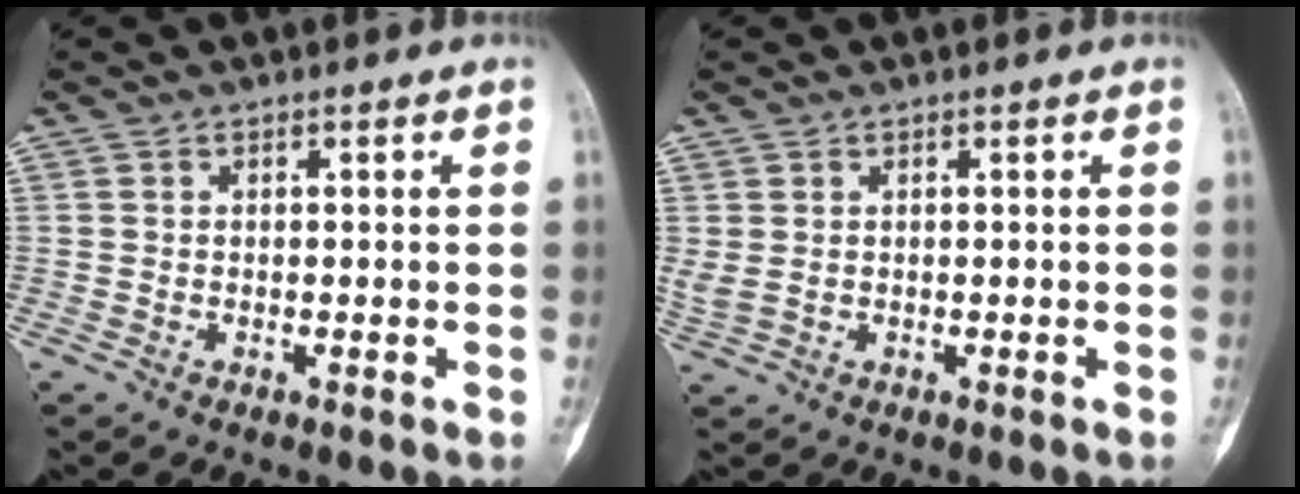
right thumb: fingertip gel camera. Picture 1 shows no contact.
{"total": 2.0, "force": [0.3, 1.3, 1.5], "torque": [-0.047, 0.004, 0.013]}